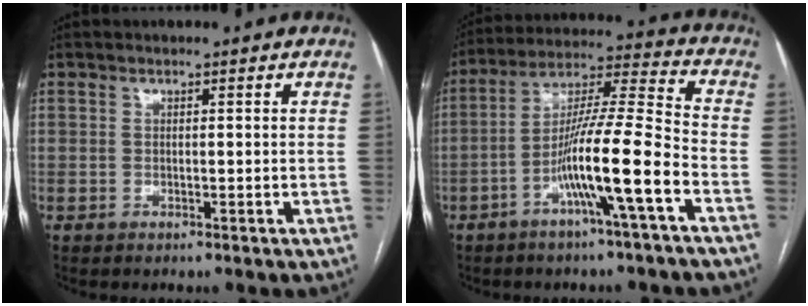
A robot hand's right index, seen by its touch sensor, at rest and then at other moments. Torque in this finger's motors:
{"motor_torque": [2.14, 0.00, 1.05, 0.21]}